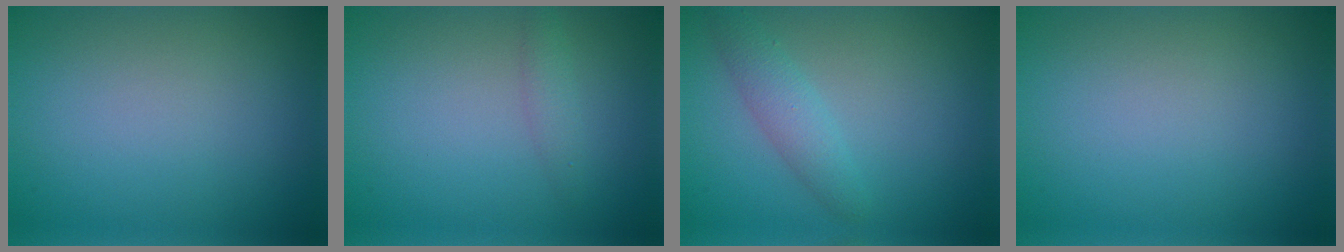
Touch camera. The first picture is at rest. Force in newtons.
{"total": 1.3, "press": 1.3, "slide": 0.0}
{"total": 2.2, "press": 2.2, "slide": 0.1}
{"total": 0.0}